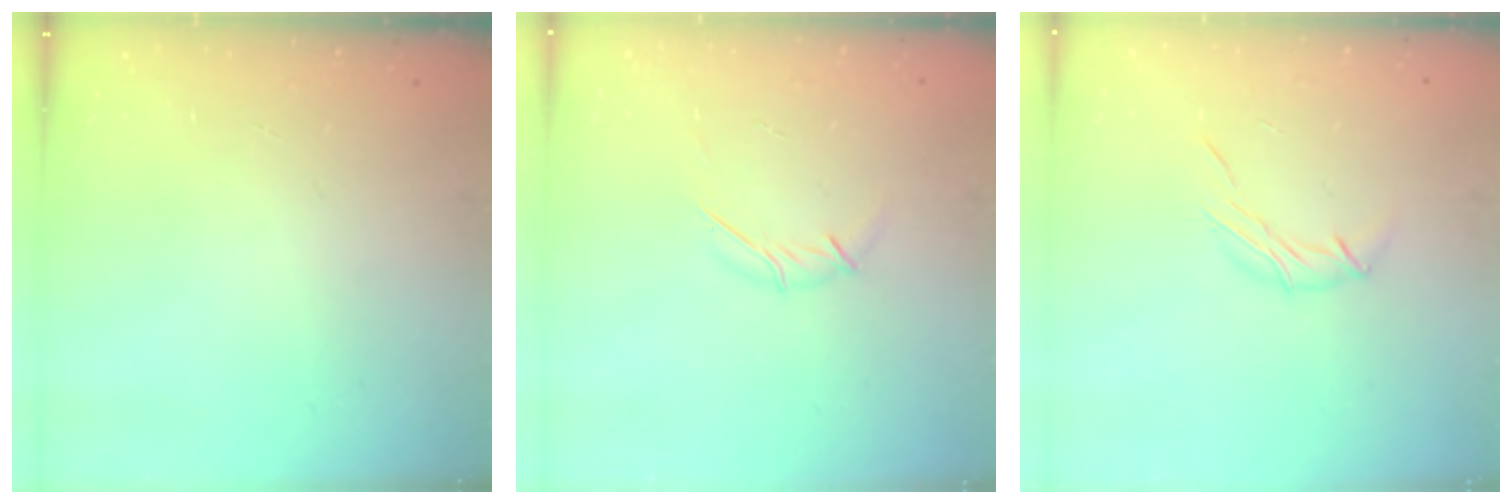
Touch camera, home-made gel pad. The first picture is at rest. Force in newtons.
{"total": 4.3, "press": 4.2, "slide": 1.1}
{"total": 6.3, "press": 6.2, "slide": 0.8}